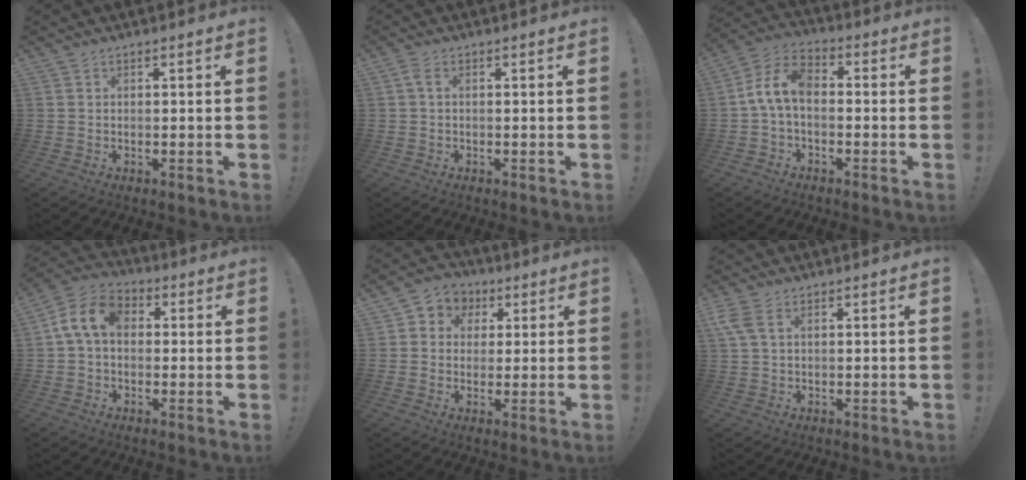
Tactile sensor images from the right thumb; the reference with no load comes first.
{"total": 2.1, "force": [0.3, 0.7, 2.0], "torque": [-0.047, 0.007, 0.008]}
{"total": 9.0, "force": [-0.7, 5.2, 7.3], "torque": [-0.146, 0.009, -0.008]}
{"total": 10.9, "force": [1.7, 7.4, 7.9], "torque": [-0.164, 0.016, 0.036]}
{"total": 6.0, "force": [0.4, 5.8, 1.6], "torque": [-0.020, 0.002, 0.013]}
{"total": 4.6, "force": [1.7, 2.3, 3.6], "torque": [-0.092, 0.002, 0.031]}